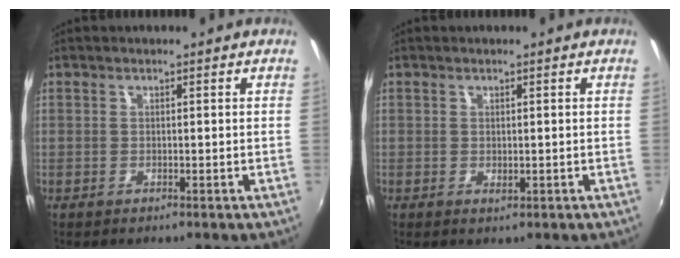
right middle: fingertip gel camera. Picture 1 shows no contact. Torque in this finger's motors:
{"motor_torque": [-0.54, -0.75, -0.06, -0.01]}